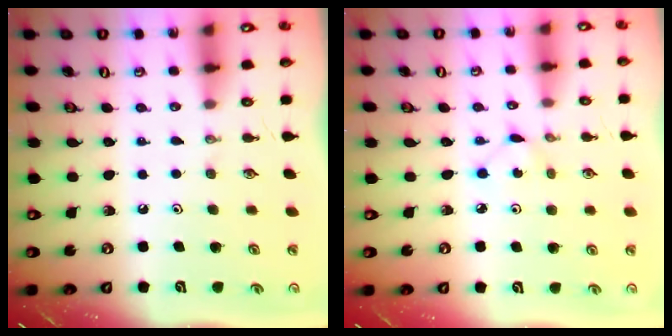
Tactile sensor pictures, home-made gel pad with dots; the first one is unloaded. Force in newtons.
{"total": 2.6, "press": 2.6, "slide": 0.3}